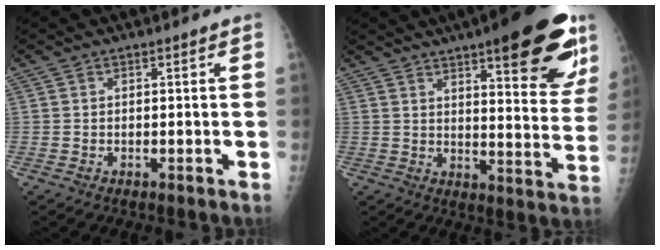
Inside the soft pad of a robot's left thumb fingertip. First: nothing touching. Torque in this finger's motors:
{"motor_torque": [2.61, 1.62, 1.79, -0.95, 0.31]}